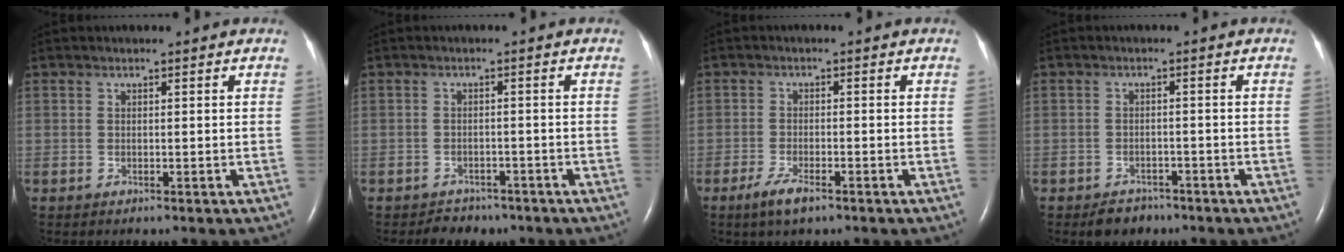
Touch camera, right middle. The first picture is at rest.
{"total": 3.3, "force": [-2.7, 2.0, 0.0], "torque": [-0.008, 0.006, -0.037]}
{"total": 3.7, "force": [-2.4, 0.8, 2.6], "torque": [-0.062, -0.006, -0.045]}
{"total": 3.1, "force": [-2.3, 2.0, 0.6], "torque": [-0.016, 0.004, -0.030]}